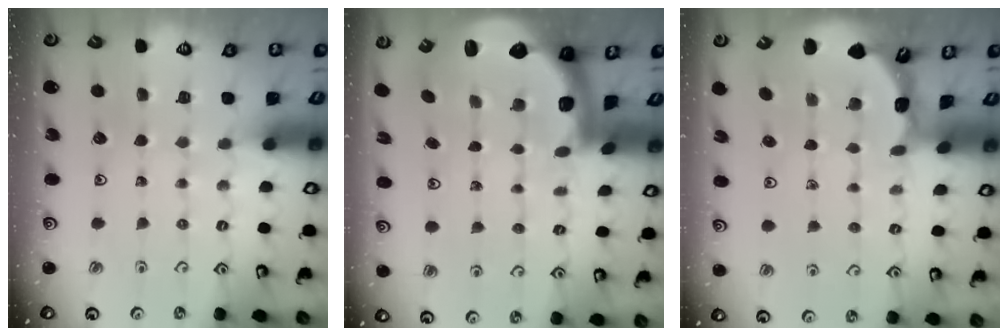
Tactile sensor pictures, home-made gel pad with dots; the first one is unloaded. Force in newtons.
{"total": 3.2, "press": 3.0, "slide": 1.0}
{"total": 1.6, "press": 1.6, "slide": 0.1}